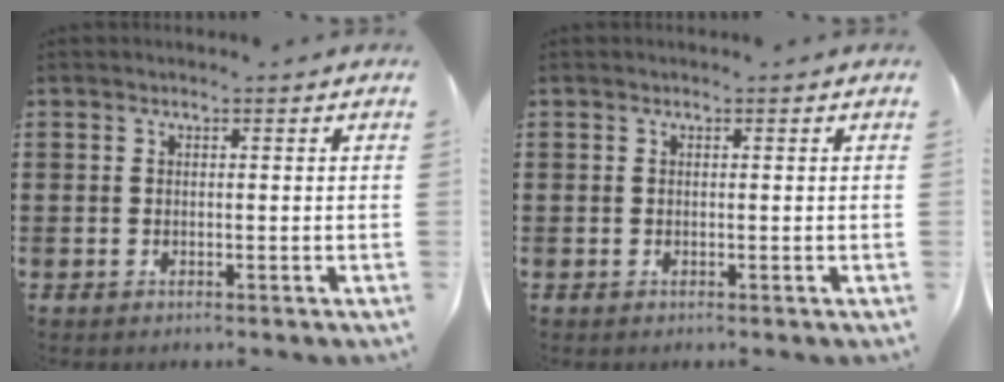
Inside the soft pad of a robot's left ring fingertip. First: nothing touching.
{"total": 0.0}